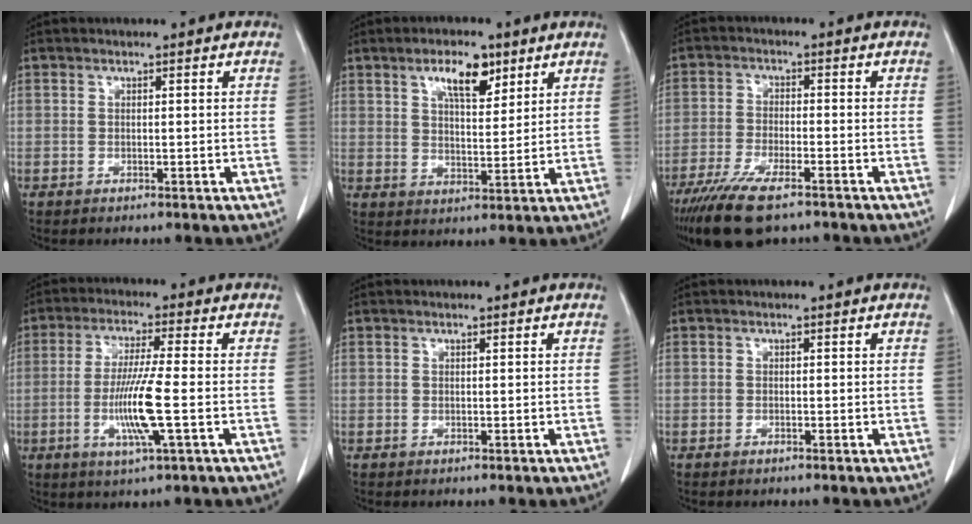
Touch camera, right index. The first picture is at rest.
{"total": 7.2, "force": [4.2, 2.6, 5.2], "torque": [-0.092, 0.004, 0.071]}
{"total": 10.4, "force": [-7.4, 2.5, 6.8], "torque": [-0.125, -0.021, -0.124]}
{"total": 9.2, "force": [-2.0, -0.4, 9.0], "torque": [-0.179, -0.013, -0.041]}
{"total": 0.0}
{"total": 0.0}